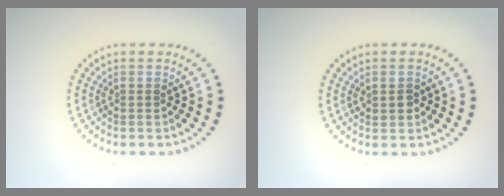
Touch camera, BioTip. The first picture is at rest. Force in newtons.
{"total": 1.4, "press": 1.3, "slide": 0.3}